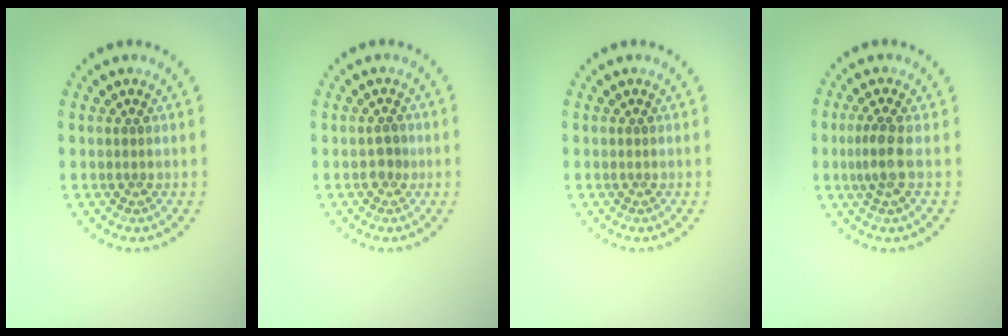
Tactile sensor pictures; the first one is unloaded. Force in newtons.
{"total": 1.2, "press": 1.1, "slide": 0.3}
{"total": 0.0}
{"total": 2.2, "press": 1.8, "slide": 1.3}